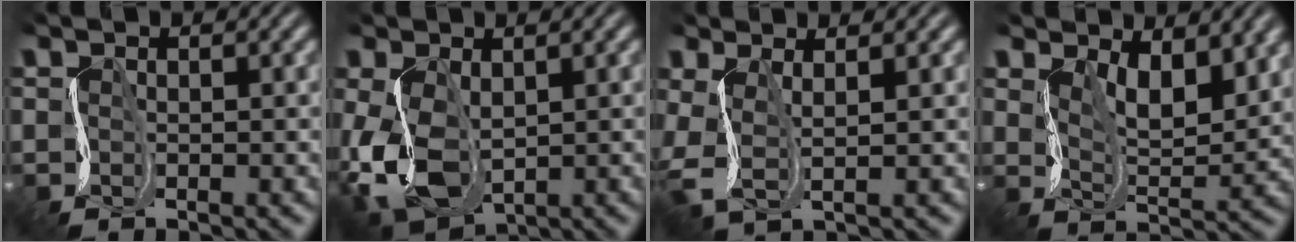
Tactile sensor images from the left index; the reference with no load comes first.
{"total": 7.9, "force": [-2.3, 4.8, 5.9], "torque": [-0.150, -0.014, -0.048]}
{"total": 2.9, "force": [0.2, 1.2, 2.7], "torque": [-0.080, -0.003, 0.001]}
{"total": 5.5, "force": [2.5, 2.5, 4.2], "torque": [-0.070, -0.012, 0.036]}